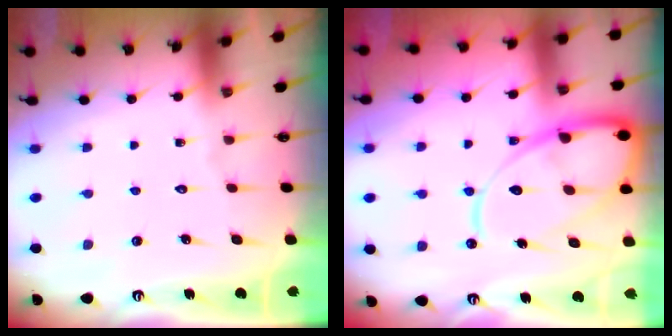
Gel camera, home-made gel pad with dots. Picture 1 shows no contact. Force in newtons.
{"total": 15.8, "press": 15.7, "slide": 1.6}